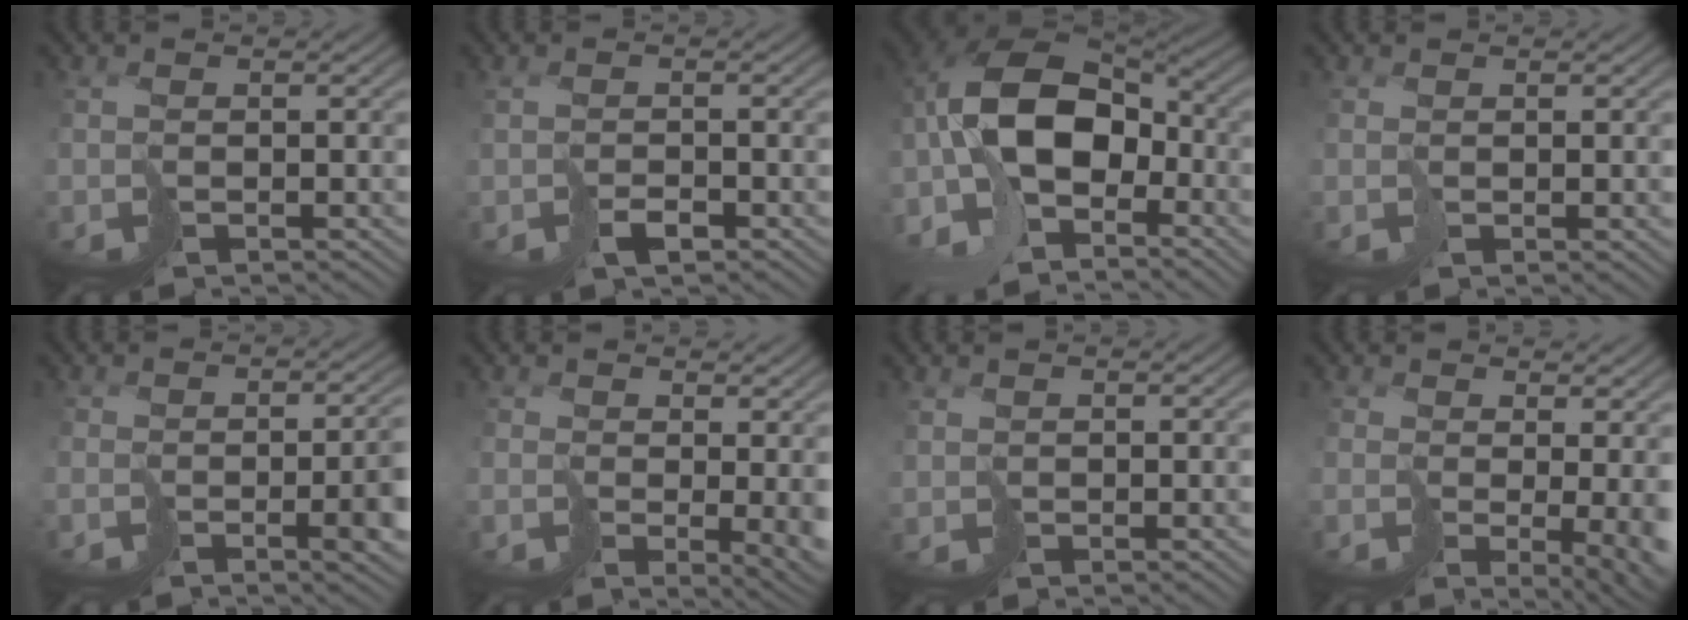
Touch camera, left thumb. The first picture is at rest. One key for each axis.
{"total": 1.3, "fx": -0.7, "fy": 0.4, "fz": 0.9, "tx": -0.019, "ty": -0.002, "tz": -0.010}
{"total": 13.1, "fx": -4.5, "fy": 8.2, "fz": 9.1, "tx": -0.205, "ty": -0.012, "tz": -0.085}
{"total": 0.8, "fx": 0.6, "fy": -0.5, "fz": -0.4, "tx": 0.003, "ty": 0.000, "tz": 0.012}
{"total": 4.6, "fx": -2.2, "fy": 0.6, "fz": 4.0, "tx": -0.045, "ty": -0.008, "tz": -0.027}
{"total": 3.1, "fx": 0.4, "fy": 1.2, "fz": 2.8, "tx": -0.034, "ty": -0.024, "tz": 0.018}
{"total": 1.3, "fx": 1.2, "fy": -0.3, "fz": -0.2, "tx": -0.002, "ty": -0.004, "tz": 0.027}
{"total": 6.4, "fx": -0.3, "fy": 1.9, "fz": 6.2, "tx": -0.097, "ty": -0.029, "tz": 0.019}